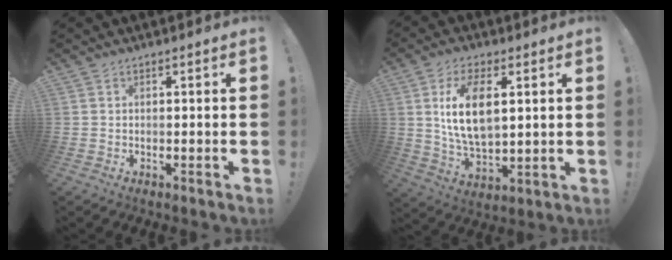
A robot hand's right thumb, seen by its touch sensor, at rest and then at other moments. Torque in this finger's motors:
{"motor_torque": [0.07, 0.30, 0.50, 0.00, 0.44]}